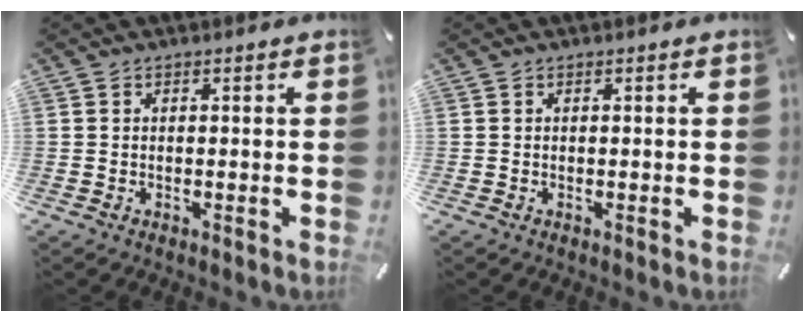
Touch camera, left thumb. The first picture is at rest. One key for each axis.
{"total": 0.0}